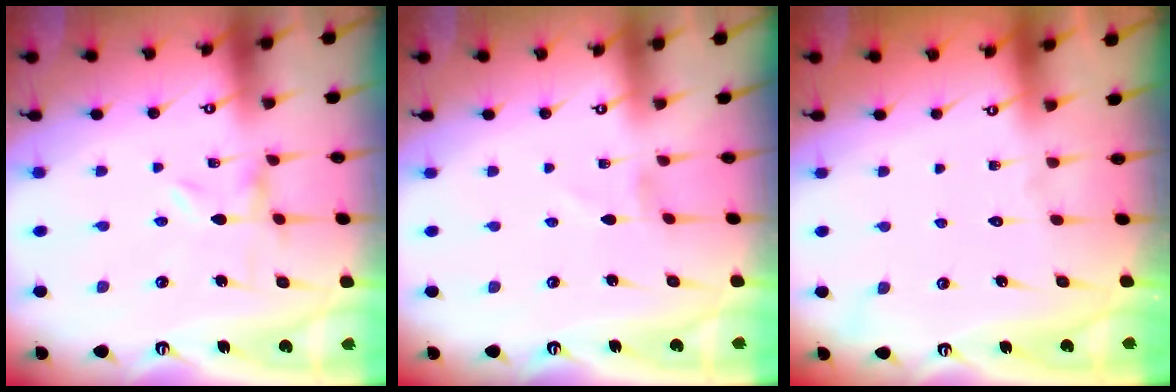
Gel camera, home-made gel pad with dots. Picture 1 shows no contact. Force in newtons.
{"total": 0.9, "press": 0.8, "slide": 0.1}
{"total": 1.6, "press": 1.6, "slide": 0.2}